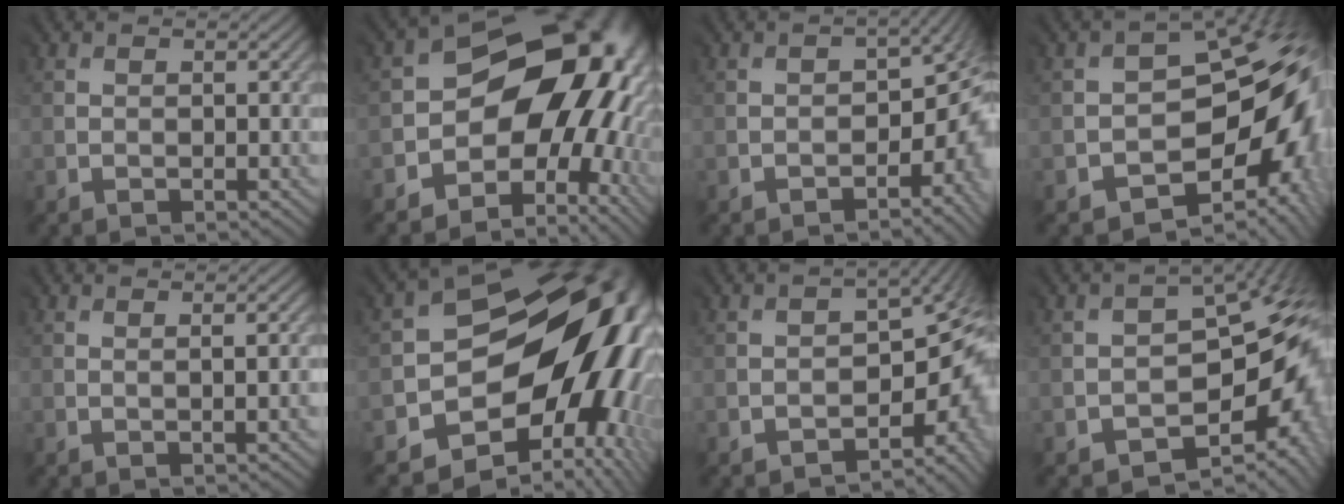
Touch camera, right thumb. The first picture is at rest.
{"total": 14.0, "force": [-1.5, 10.7, 8.8], "torque": [-0.092, -0.019, -0.013]}
{"total": 7.5, "force": [-3.7, 4.0, 5.1], "torque": [-0.028, -0.021, -0.042]}
{"total": 13.6, "force": [-4.8, 8.6, 9.4], "torque": [-0.100, -0.023, -0.067]}
{"total": 0.6, "force": [0.3, -0.3, 0.4], "torque": [-0.003, 0.006, 0.006]}
{"total": 16.2, "force": [-4.2, 11.6, 10.5], "torque": [-0.110, -0.036, -0.051]}
{"total": 8.8, "force": [-4.8, 5.0, 5.4], "torque": [-0.043, -0.028, -0.053]}
{"total": 10.5, "force": [-4.3, 6.0, 7.4], "torque": [-0.065, -0.019, -0.064]}